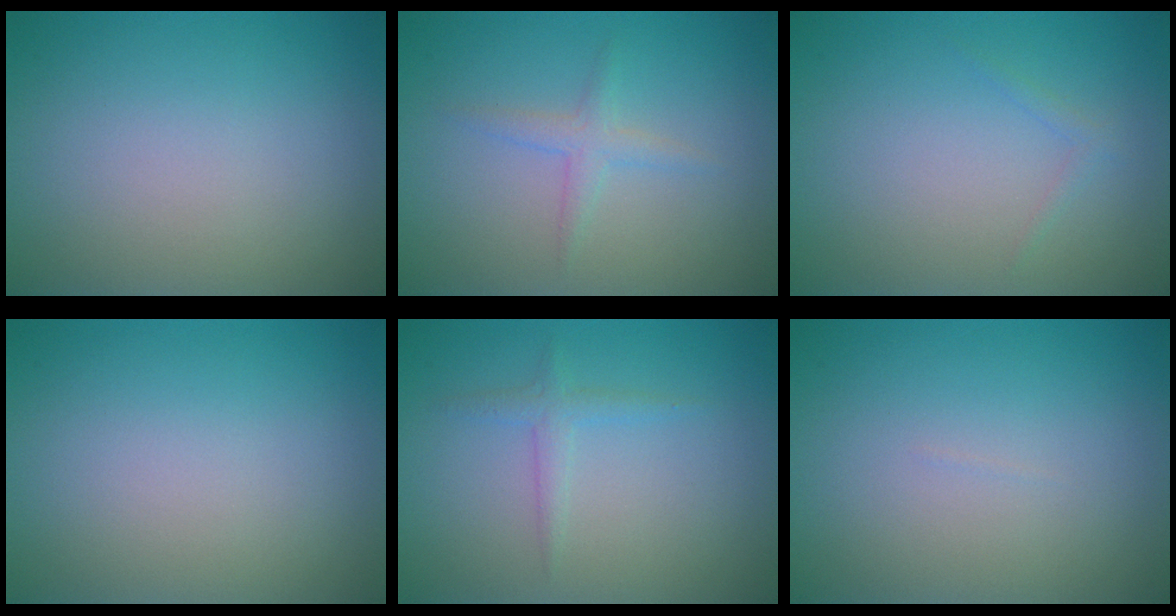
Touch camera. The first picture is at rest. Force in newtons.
{"total": 1.7, "press": 1.7, "slide": 0.1}
{"total": 0.7, "press": 0.7, "slide": 0.1}
{"total": 0.0}
{"total": 1.3, "press": 1.3, "slide": 0.0}
{"total": 0.0}